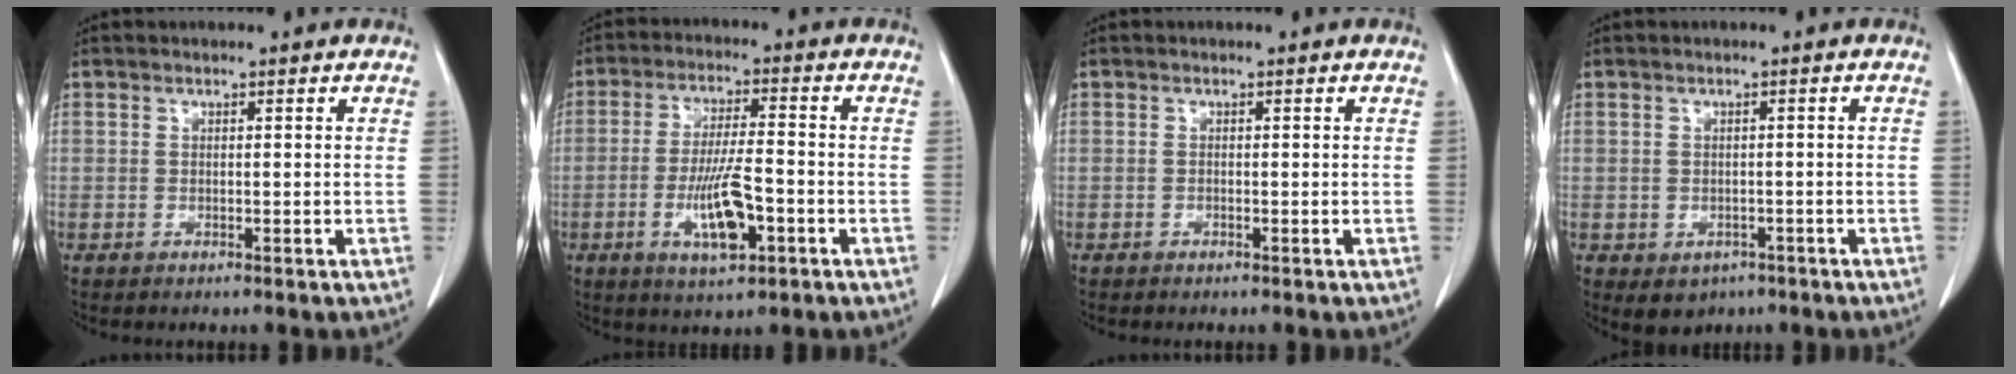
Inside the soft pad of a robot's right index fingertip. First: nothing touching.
{"total": 8.8, "force": [-3.1, 1.8, 8.1], "torque": [-0.152, -0.005, -0.050]}
{"total": 0.0}
{"total": 3.6, "force": [-1.8, 2.8, 1.3], "torque": [-0.012, 0.002, -0.014]}